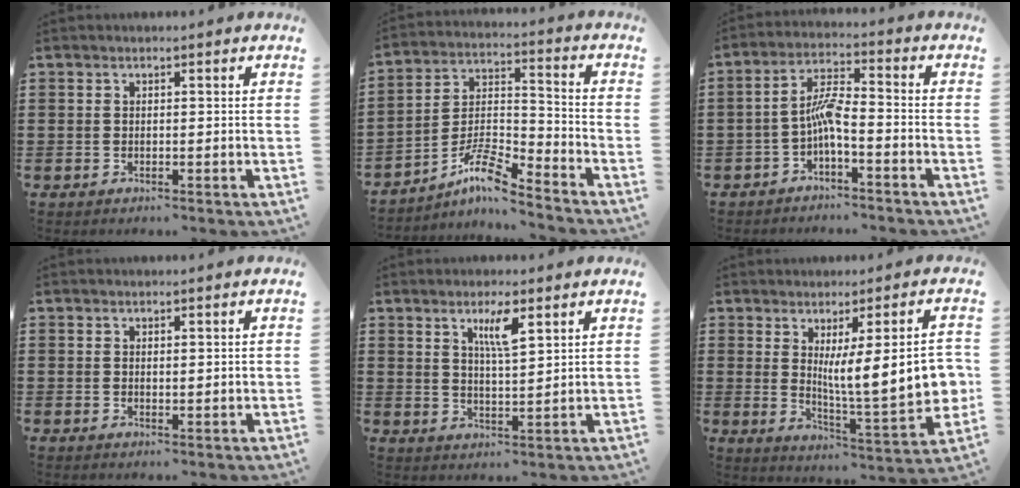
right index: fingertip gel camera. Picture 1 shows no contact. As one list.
[{"total": 8.4, "force": [-6.6, 1.7, 4.9], "torque": [-0.105, 0.002, -0.129]}, {"total": 5.4, "force": [-1.9, 1.1, 4.9], "torque": [-0.104, 0.002, -0.041]}, {"total": 0.7, "force": [0.5, 0.3, 0.5], "torque": [-0.010, 0.002, 0.009]}, {"total": 5.0, "force": [2.9, 1.0, 4.0], "torque": [-0.079, 0.004, 0.046]}, {"total": 12.1, "force": [1.8, 2.0, 11.8], "torque": [-0.190, -0.019, 0.031]}]